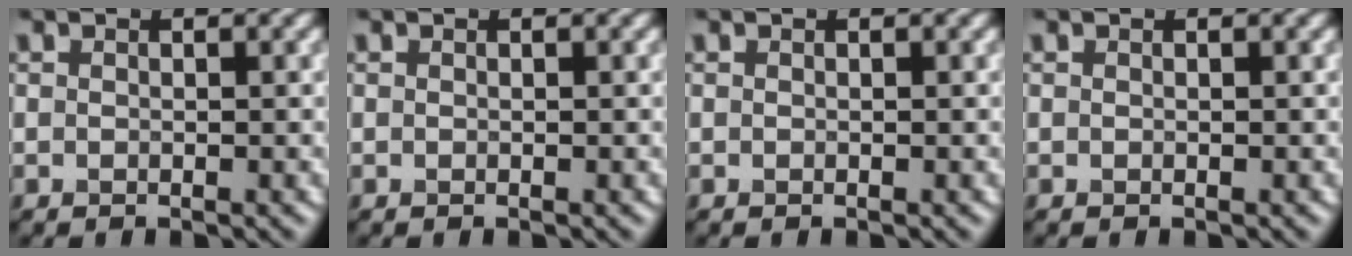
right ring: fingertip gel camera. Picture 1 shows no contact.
{"total": 0.0}
{"total": 0.0}
{"total": 0.0}